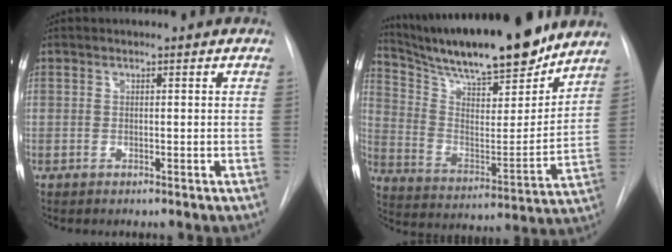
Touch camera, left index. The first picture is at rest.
{"total": 23.0, "force": [19.9, 3.4, 10.9], "torque": [-0.192, -0.012, 0.317]}